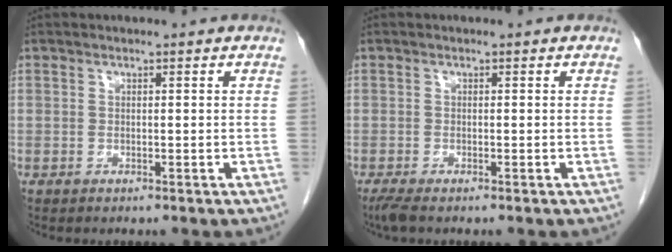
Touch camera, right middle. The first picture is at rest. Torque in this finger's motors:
{"motor_torque": [0.42, -0.15, 0.00, 0.00]}